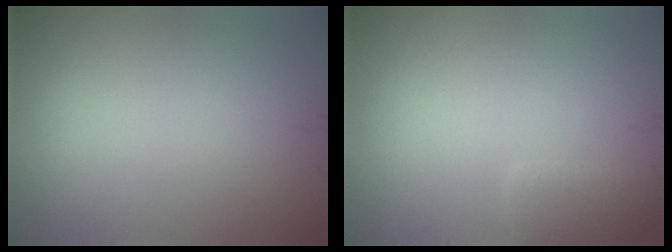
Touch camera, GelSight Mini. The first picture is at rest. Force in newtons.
{"total": 1.7, "press": 1.7, "slide": 0.2}